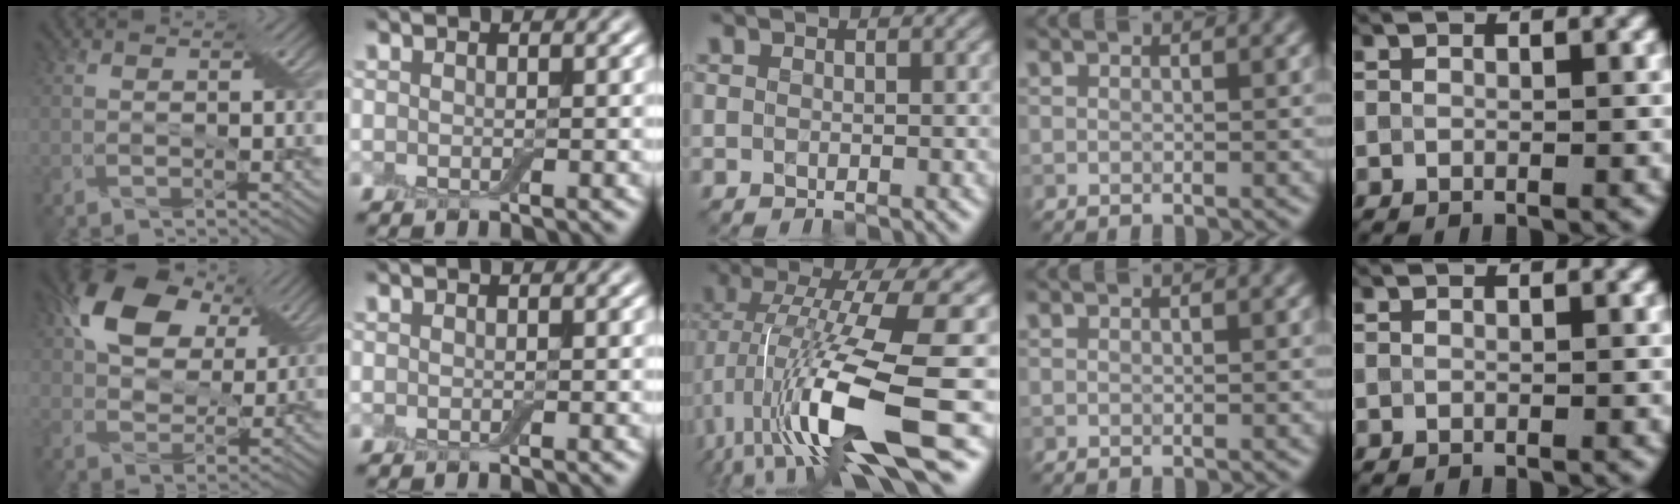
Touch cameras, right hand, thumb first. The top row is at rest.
{"thumb": {"total": 12.0, "force": [5.9, 7.9, 6.8], "torque": [-0.145, 0.021, 0.099]}, "middle": {"total": 12.2, "force": [-4.0, 2.6, 11.2], "torque": [-0.201, -0.007, -0.063]}}